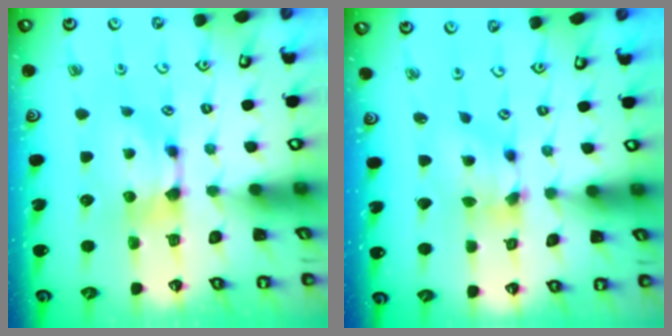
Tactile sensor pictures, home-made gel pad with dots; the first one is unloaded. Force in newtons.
{"total": 4.3, "press": 4.0, "slide": 1.8}